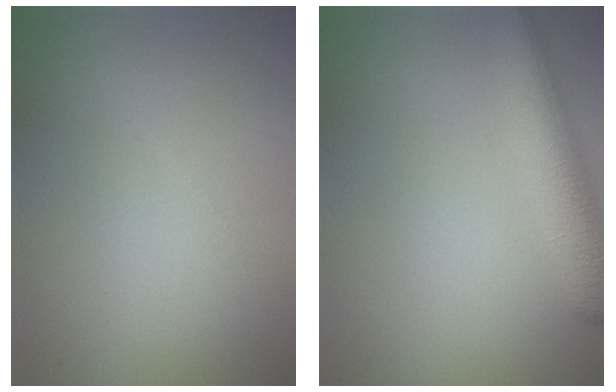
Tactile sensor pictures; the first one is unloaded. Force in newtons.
{"total": 5.4, "press": 5.3, "slide": 0.4}